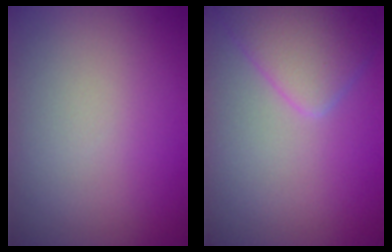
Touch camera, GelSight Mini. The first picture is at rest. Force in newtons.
{"total": 4.2, "press": 4.2, "slide": 0.2}